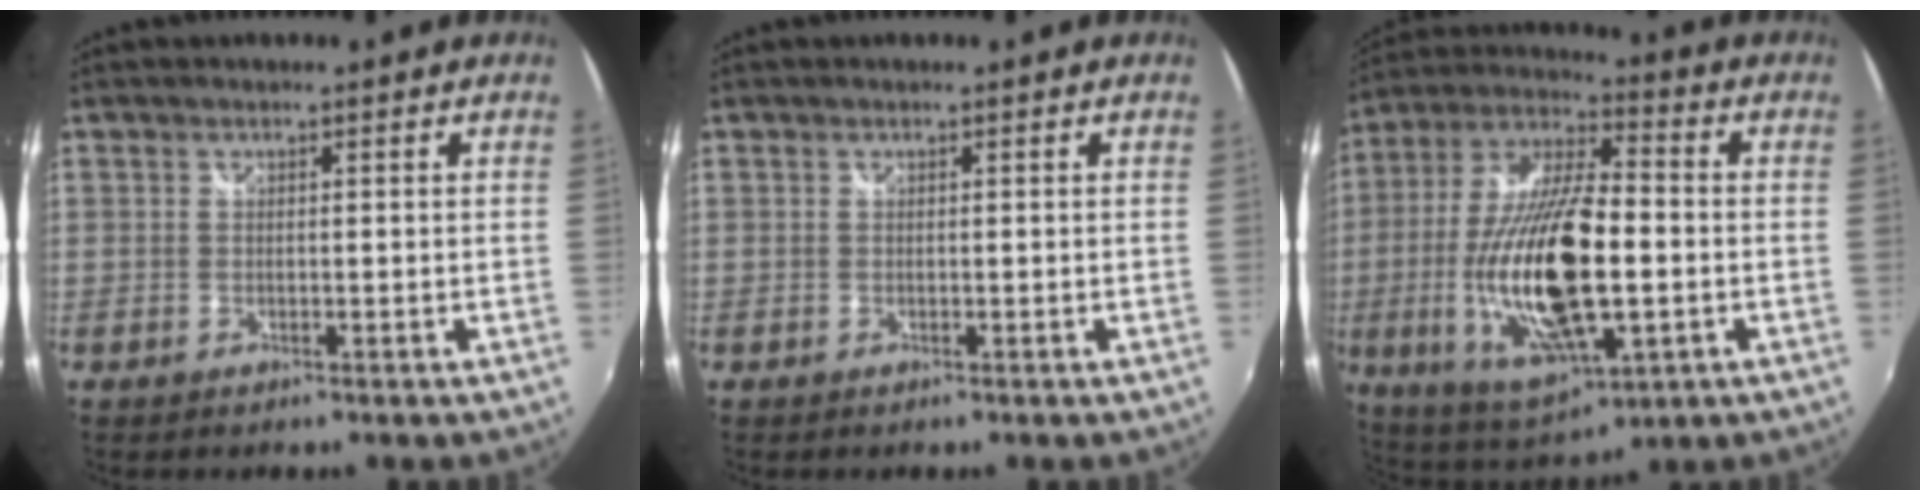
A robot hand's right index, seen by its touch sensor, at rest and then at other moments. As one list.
[{"total": 0.0}, {"total": 23.7, "force": [-4.2, 8.5, 21.7], "torque": [-0.439, -0.024, -0.067]}]